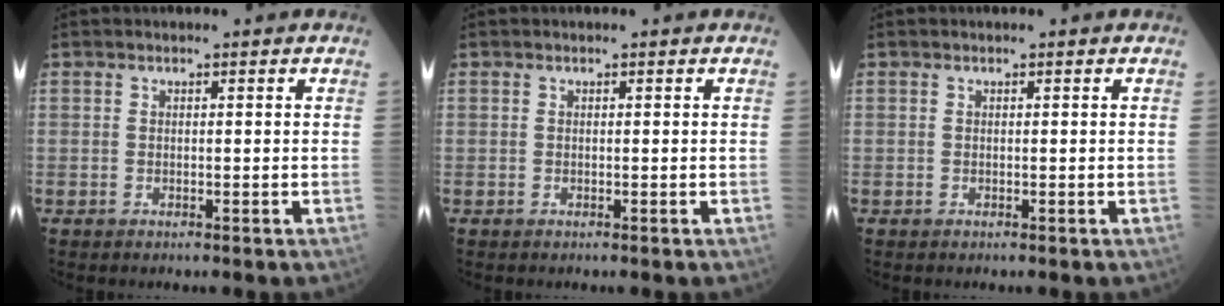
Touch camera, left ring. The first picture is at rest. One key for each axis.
{"total": 0.0}
{"total": 0.0}